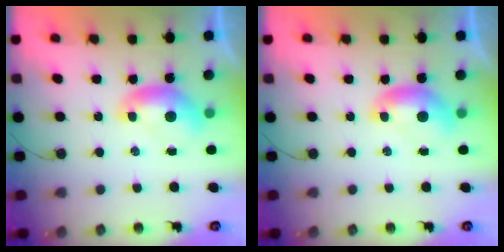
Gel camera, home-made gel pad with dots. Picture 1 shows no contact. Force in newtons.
{"total": 0.0}